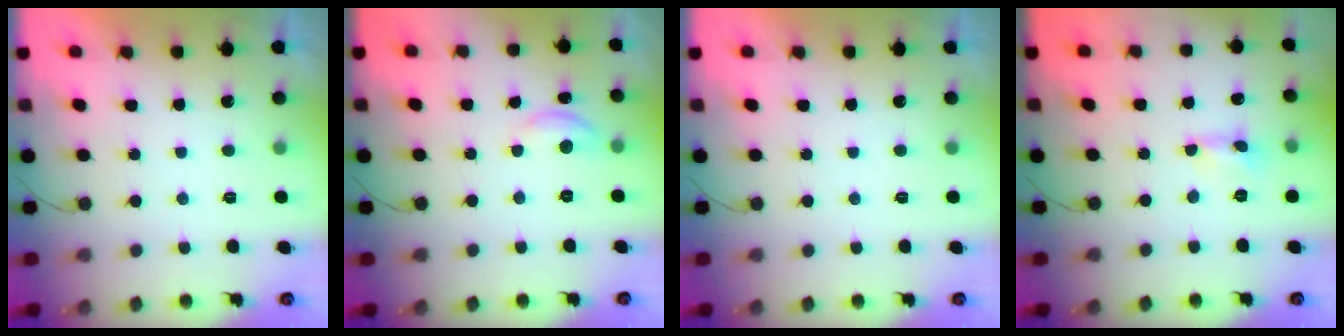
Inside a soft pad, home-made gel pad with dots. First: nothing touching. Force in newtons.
{"total": 4.9, "press": 4.8, "slide": 0.4}
{"total": 0.0}
{"total": 0.0}